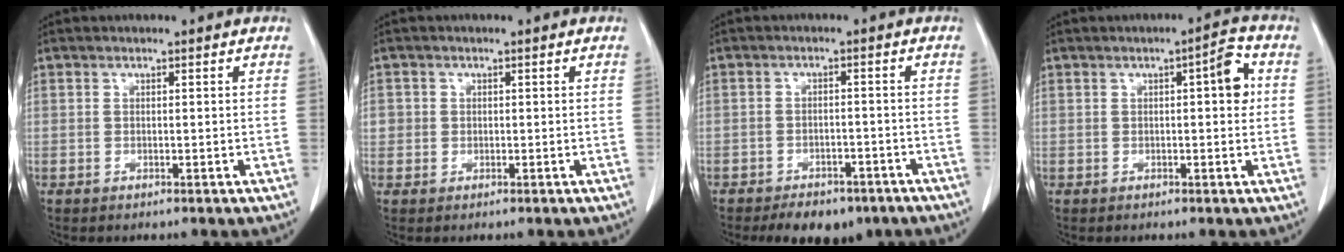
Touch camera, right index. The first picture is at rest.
{"total": 2.0, "force": [0.1, 2.0, 0.3], "torque": [0.003, 0.005, 0.003]}
{"total": 8.1, "force": [-6.1, 3.9, 3.6], "torque": [-0.043, 0.003, -0.080]}
{"total": 4.4, "force": [0.8, 1.0, 4.2], "torque": [-0.053, 0.008, 0.005]}